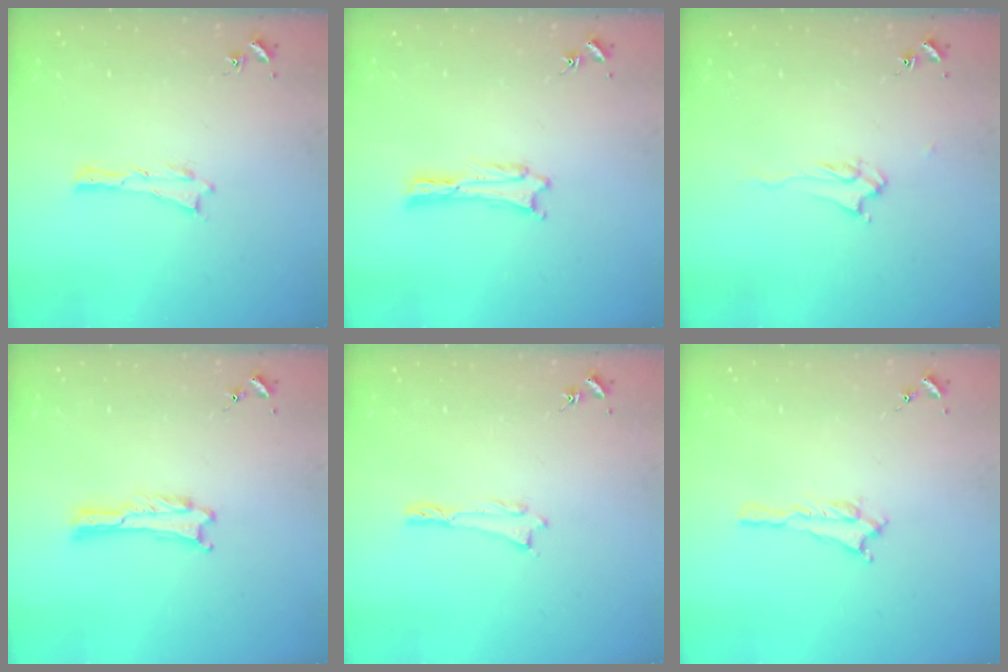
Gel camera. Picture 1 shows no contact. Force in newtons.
{"total": 0.0}
{"total": 2.5, "press": 2.4, "slide": 0.4}
{"total": 0.0}
{"total": 0.0}
{"total": 1.4, "press": 1.4, "slide": 0.2}